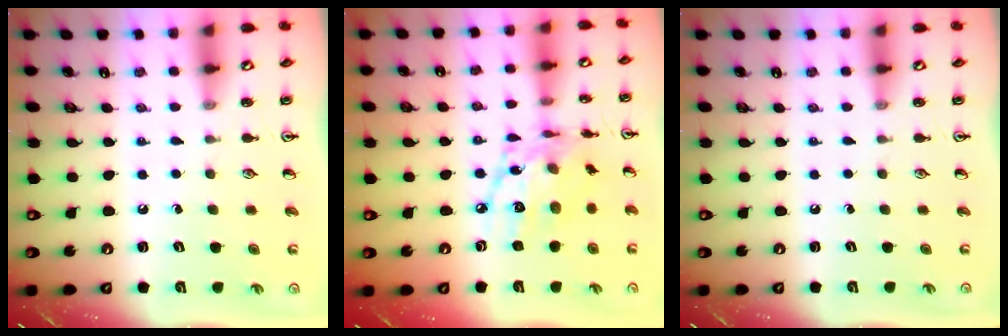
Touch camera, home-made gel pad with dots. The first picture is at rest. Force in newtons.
{"total": 15.7, "press": 15.7, "slide": 1.2}
{"total": 0.0}